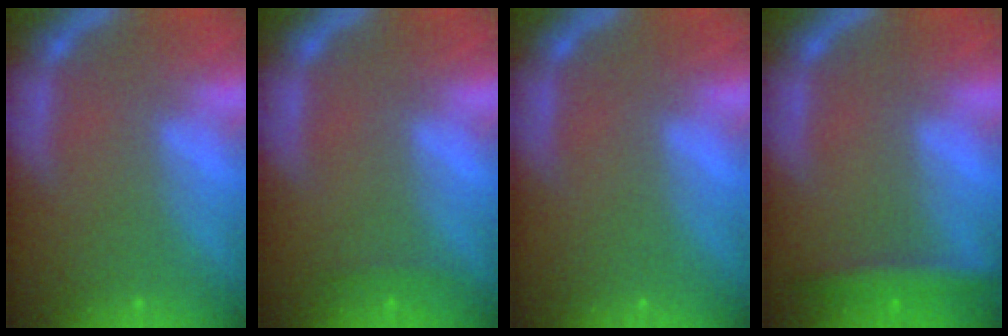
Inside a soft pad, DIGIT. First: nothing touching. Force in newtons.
{"total": 0.9}
{"total": 0.0}
{"total": 2.9}